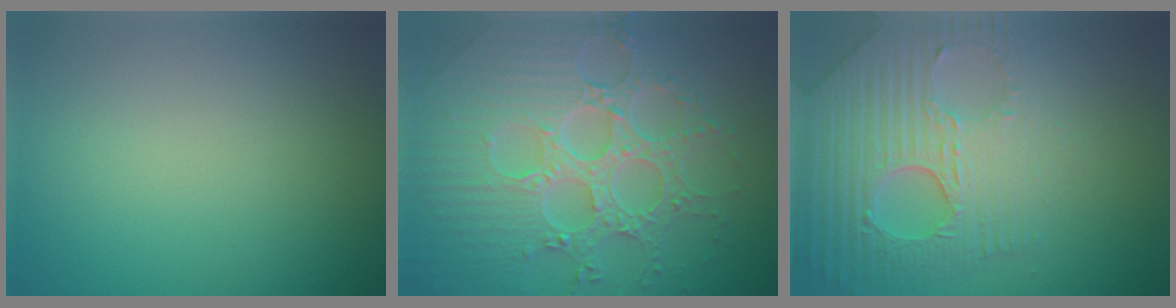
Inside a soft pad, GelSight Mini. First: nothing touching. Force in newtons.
{"total": 8.4, "press": 6.2, "slide": 5.7}
{"total": 8.2, "press": 5.7, "slide": 5.9}